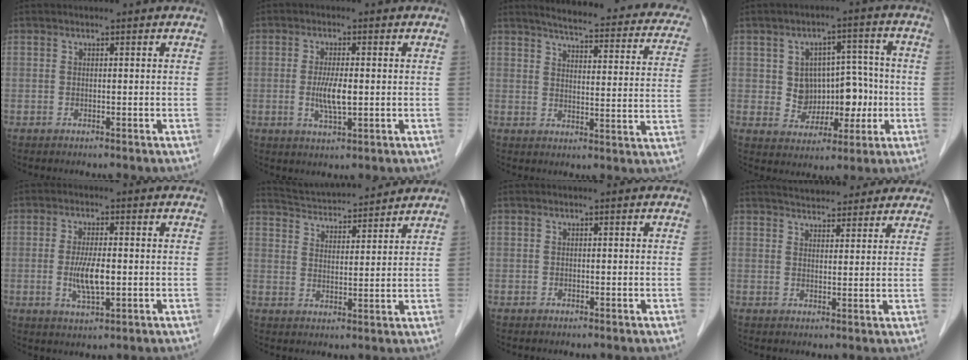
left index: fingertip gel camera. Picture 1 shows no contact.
{"total": 4.6, "force": [-0.5, 0.9, 4.5], "torque": [-0.095, -0.007, -0.007]}
{"total": 22.6, "force": [19.6, 4.6, 10.3], "torque": [-0.118, -0.025, 0.216]}
{"total": 8.1, "force": [-0.7, 6.3, 5.2], "torque": [-0.070, 0.032, 0.003]}
{"total": 5.4, "force": [-0.7, 1.3, 5.2], "torque": [-0.106, -0.009, -0.010]}
{"total": 11.9, "force": [11.4, 1.2, 3.3], "torque": [-0.065, 0.020, 0.180]}
{"total": 0.0}
{"total": 9.9, "force": [9.0, 2.9, 2.9], "torque": [-0.029, 0.020, 0.113]}